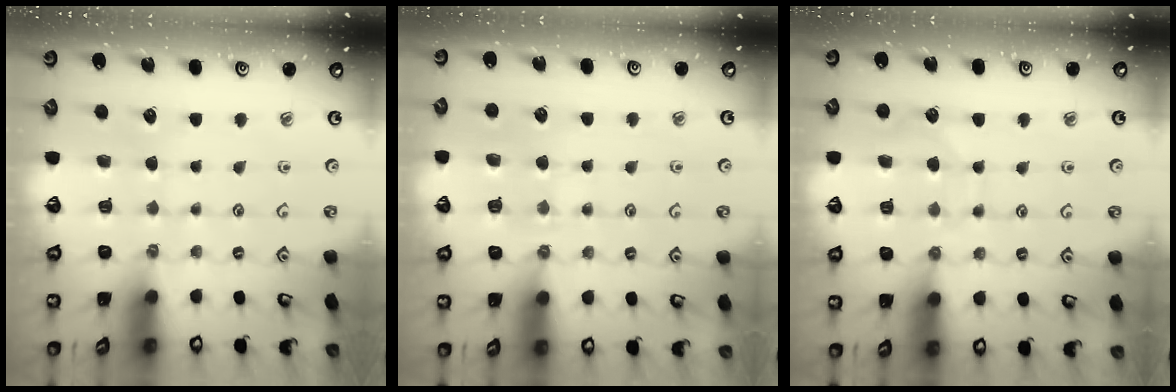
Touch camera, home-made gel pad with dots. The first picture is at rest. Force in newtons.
{"total": 4.2, "press": 4.2, "slide": 0.6}
{"total": 6.3, "press": 6.3, "slide": 0.5}